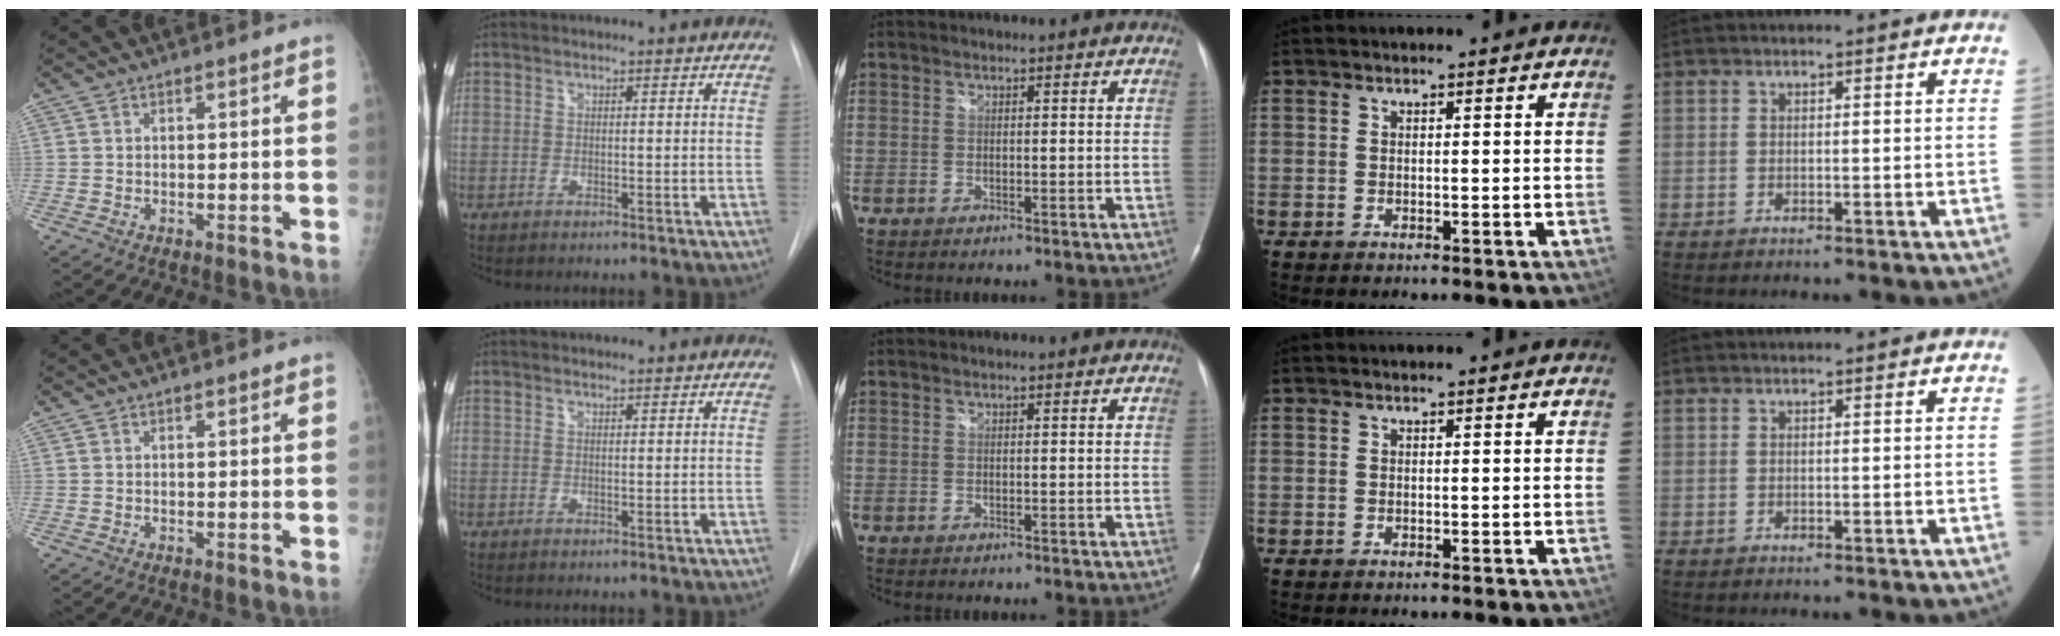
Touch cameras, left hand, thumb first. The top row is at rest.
{"thumb": {"total": 0.7, "force": [0.4, 0.1, 0.5], "torque": [-0.008, 0.000, 0.006]}}